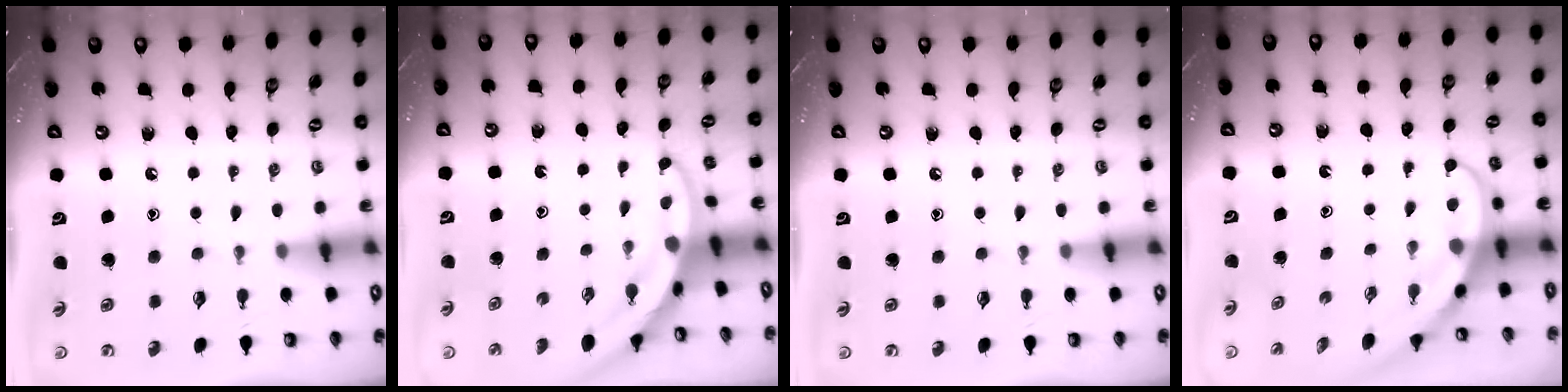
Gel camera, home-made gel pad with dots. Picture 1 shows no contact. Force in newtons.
{"total": 3.3, "press": 3.3, "slide": 0.1}
{"total": 0.0}
{"total": 3.8, "press": 3.8, "slide": 0.3}